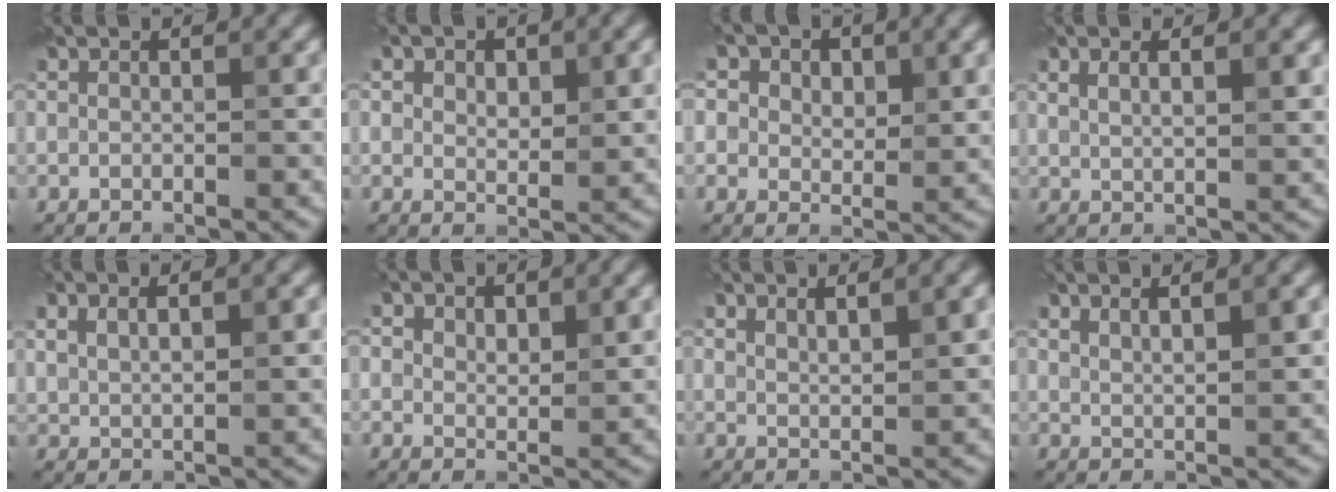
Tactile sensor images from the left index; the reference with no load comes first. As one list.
[{"total": 4.1, "force": [1.6, 2.5, 2.8], "torque": [-0.038, -0.004, 0.022]}, {"total": 8.2, "force": [4.4, 5.4, 4.5], "torque": [-0.066, 0.016, 0.039]}, {"total": 2.7, "force": [1.3, 0.8, 2.2], "torque": [-0.030, -0.001, 0.023]}, {"total": 3.8, "force": [1.4, 1.5, 3.1], "torque": [-0.061, 0.003, 0.028]}, {"total": 3.8, "force": [1.6, 2.2, 2.6], "torque": [-0.039, -0.005, 0.027]}, {"total": 3.1, "force": [1.6, 0.8, 2.6], "torque": [-0.035, 0.000, 0.027]}, {"total": 3.6, "force": [1.8, 0.9, 3.0], "torque": [-0.037, 0.002, 0.030]}]